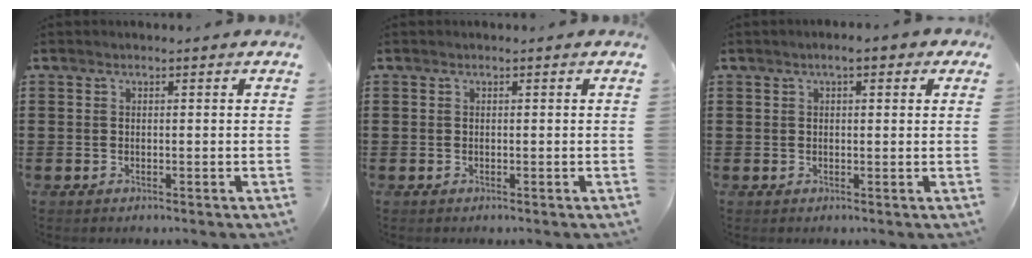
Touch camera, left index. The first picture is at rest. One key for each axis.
{"total": 0.0}
{"total": 2.7, "fx": 1.3, "fy": 0.7, "fz": 2.3, "tx": -0.047, "ty": 0.006, "tz": 0.020}